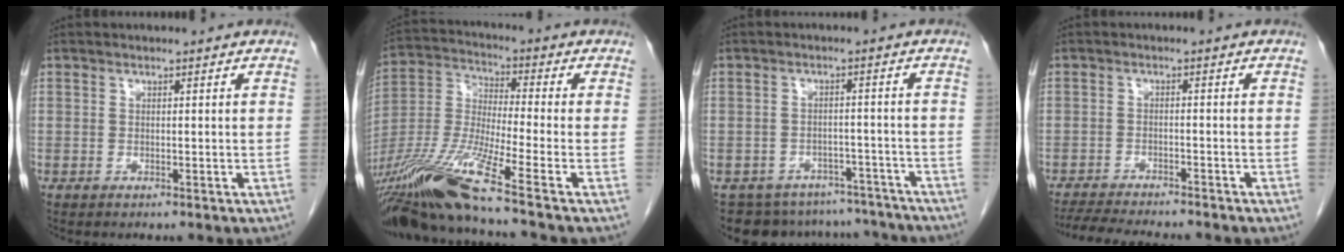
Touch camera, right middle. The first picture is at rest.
{"total": 16.3, "force": [-11.7, -1.6, 11.2], "torque": [-0.244, -0.028, -0.224]}
{"total": 12.8, "force": [-11.5, 5.4, 1.3], "torque": [-0.016, 0.023, -0.131]}
{"total": 9.8, "force": [-8.9, 0.7, 4.1], "torque": [-0.062, -0.012, -0.134]}